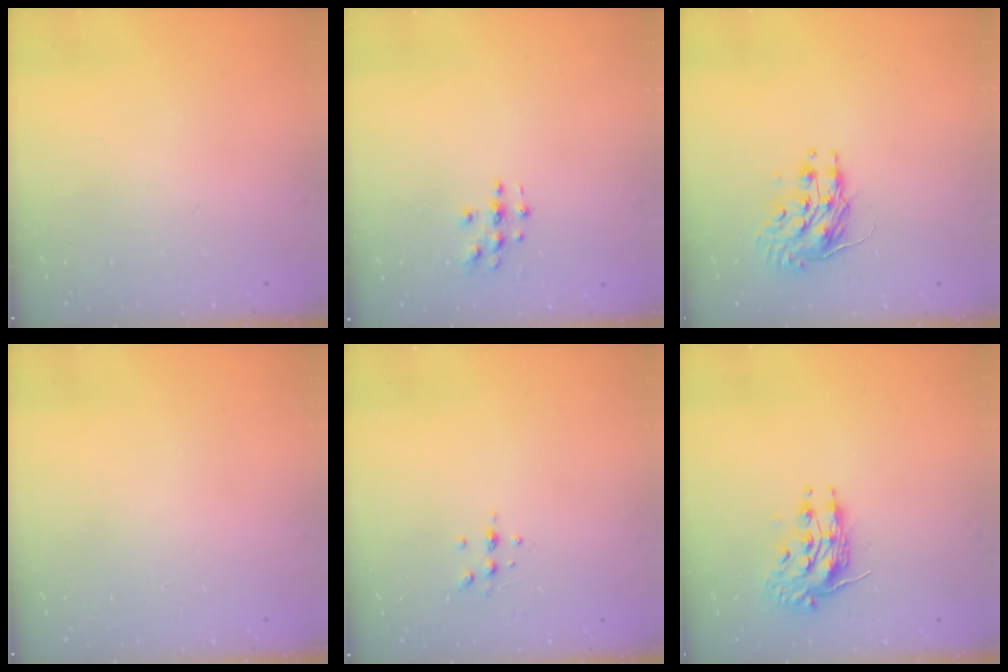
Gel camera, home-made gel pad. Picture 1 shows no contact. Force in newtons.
{"total": 3.0, "press": 3.0, "slide": 0.3}
{"total": 8.9, "press": 8.9, "slide": 0.3}
{"total": 0.0}
{"total": 5.2, "press": 5.1, "slide": 0.9}
{"total": 9.8, "press": 9.7, "slide": 0.8}